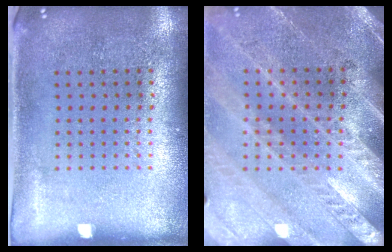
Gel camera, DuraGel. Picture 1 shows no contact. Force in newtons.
{"total": 2.9, "press": 2.6, "slide": 1.1}